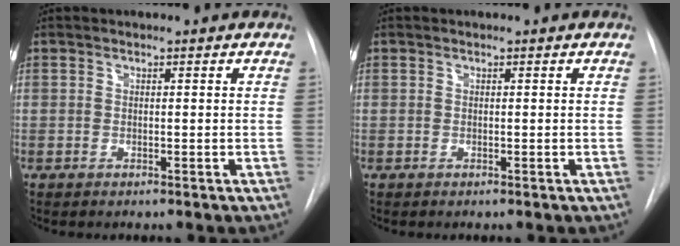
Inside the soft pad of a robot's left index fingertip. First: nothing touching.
{"total": 0.0}